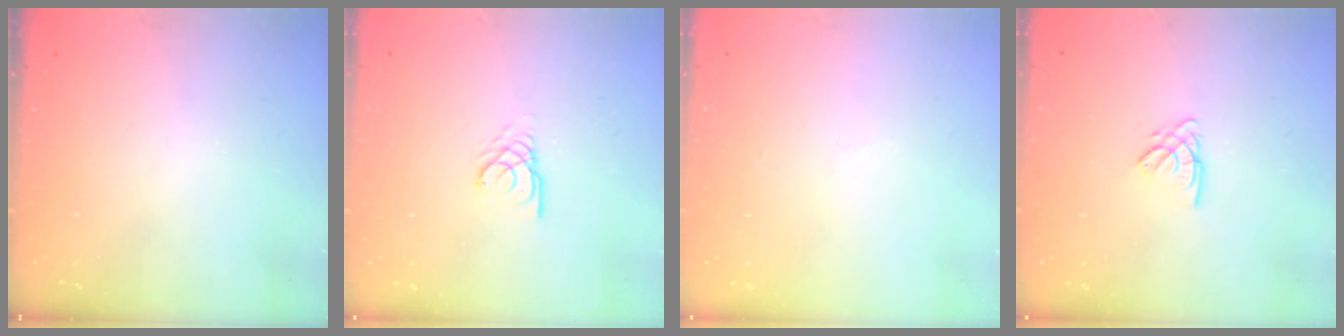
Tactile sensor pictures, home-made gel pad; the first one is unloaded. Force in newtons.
{"total": 2.7, "press": 2.7, "slide": 0.1}
{"total": 2.0, "press": 1.9, "slide": 0.5}
{"total": 2.7, "press": 2.7, "slide": 0.3}